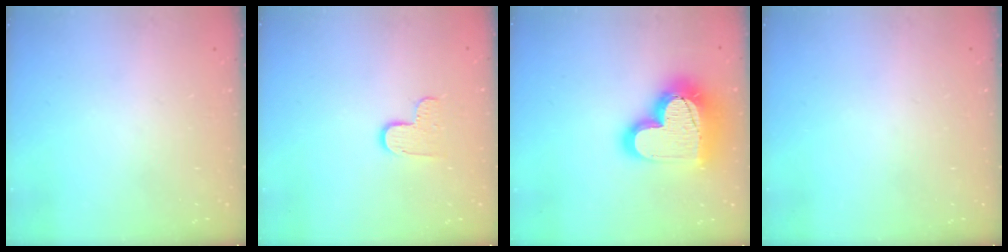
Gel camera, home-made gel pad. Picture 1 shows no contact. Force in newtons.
{"total": 7.0, "press": 7.0, "slide": 0.2}
{"total": 25.3, "press": 25.2, "slide": 2.1}
{"total": 0.0}